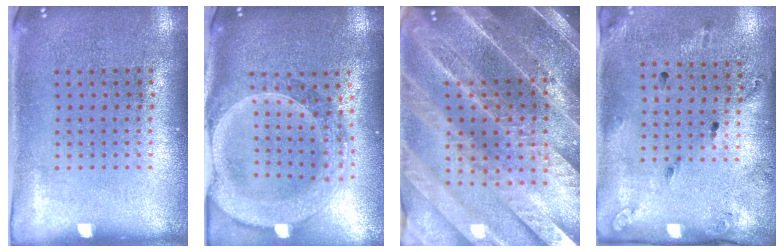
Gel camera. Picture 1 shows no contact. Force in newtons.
{"total": 2.9, "press": 2.5, "slide": 1.5}
{"total": 5.4, "press": 4.6, "slide": 2.8}
{"total": 1.9, "press": 1.1, "slide": 1.5}